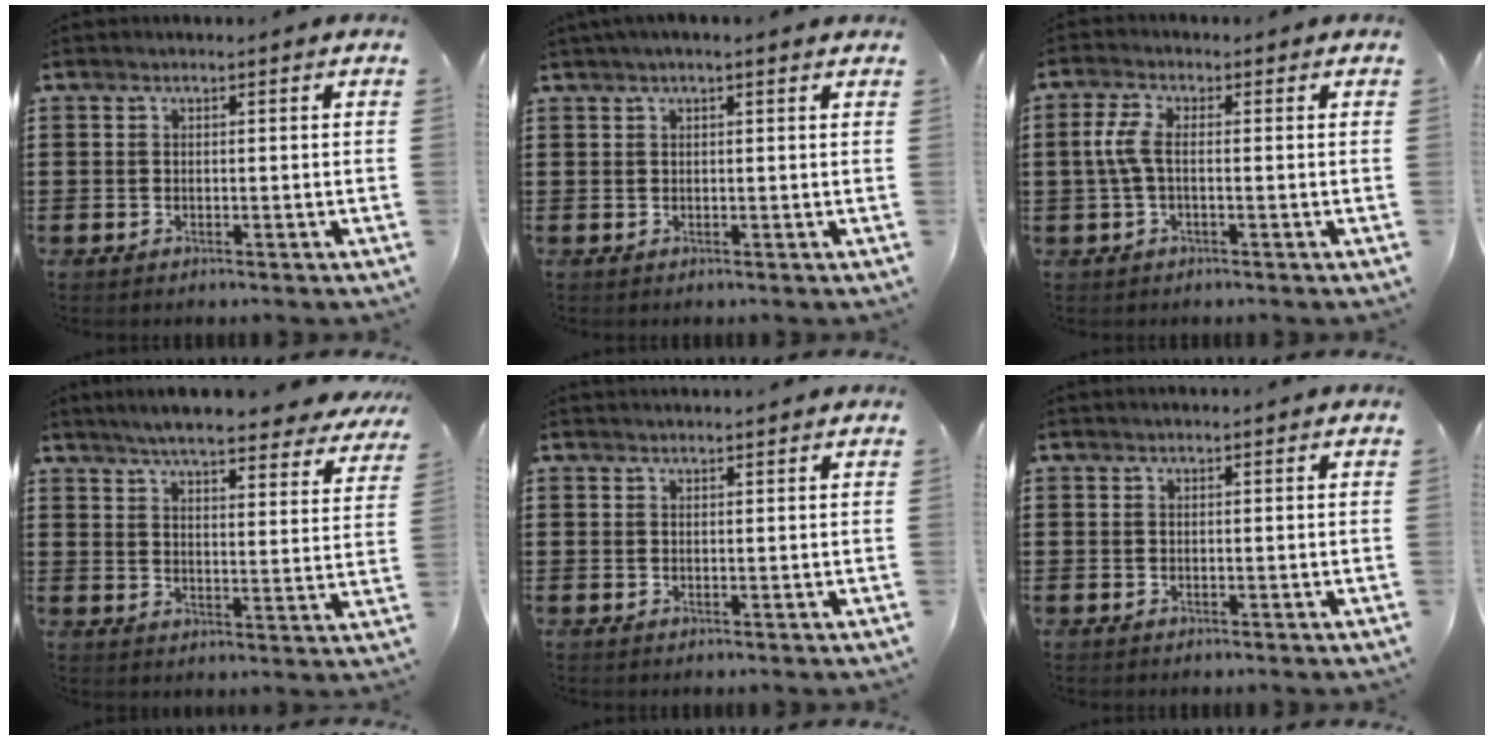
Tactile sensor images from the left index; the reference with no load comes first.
{"total": 1.1, "force": [0.7, -0.1, 0.9], "torque": [-0.017, 0.000, 0.013]}
{"total": 4.0, "force": [-0.1, 1.6, 3.7], "torque": [-0.091, -0.002, -0.009]}
{"total": 6.0, "force": [5.4, -0.2, 2.5], "torque": [-0.071, -0.030, 0.092]}
{"total": 1.2, "force": [1.1, -0.2, 0.1], "torque": [-0.002, -0.003, 0.023]}
{"total": 0.6, "force": [0.5, -0.2, 0.2], "torque": [-0.003, -0.001, 0.011]}